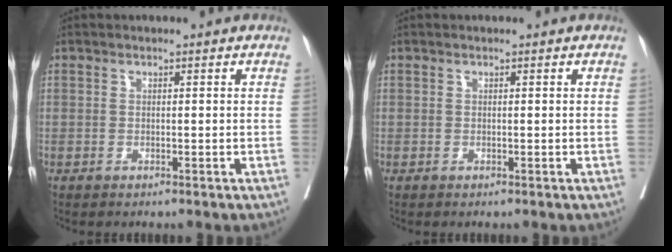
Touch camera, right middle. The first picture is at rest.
{"total": 0.0}